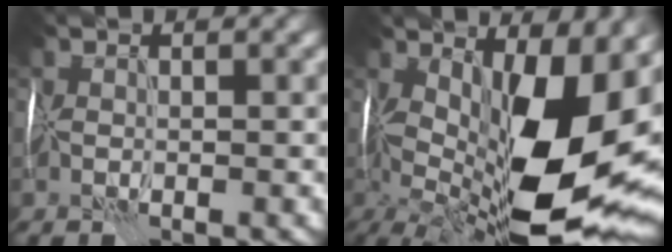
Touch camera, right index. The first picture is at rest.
{"total": 17.4, "force": [0.6, 7.4, 15.8], "torque": [-0.253, -0.002, 0.020]}